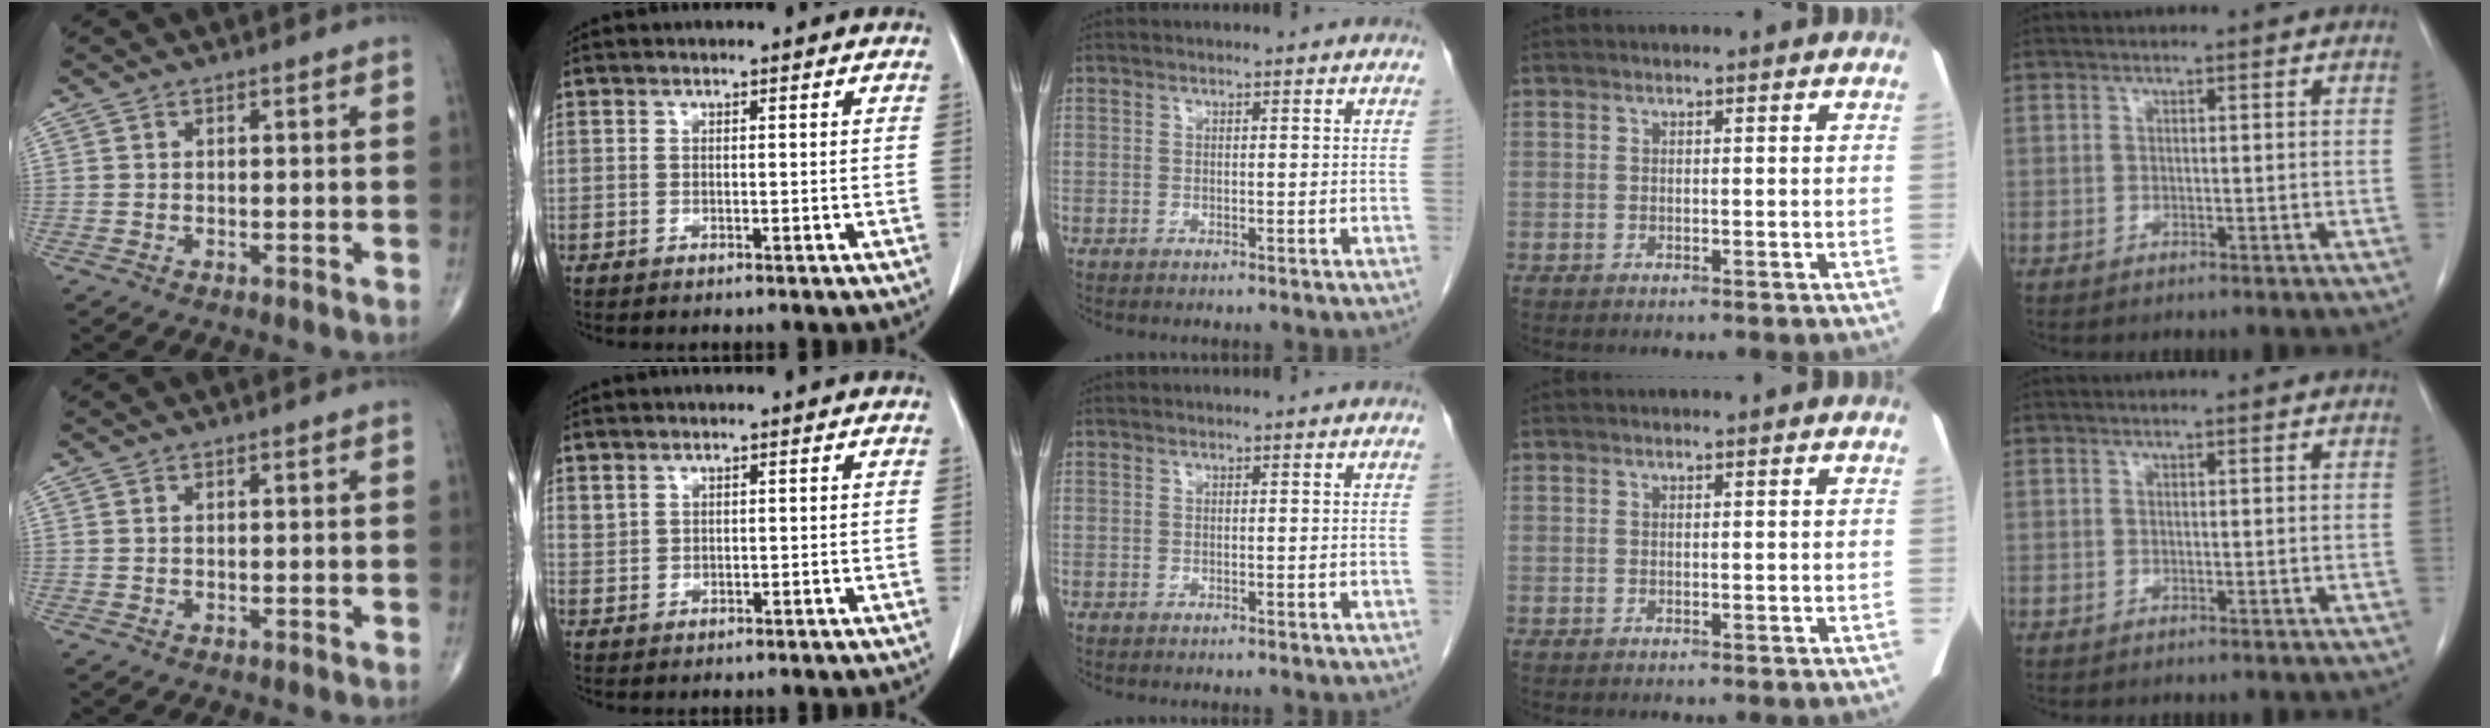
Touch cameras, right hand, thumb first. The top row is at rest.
{"index": {"total": 1.3, "force": [1.2, 0.6, 0.2], "torque": [0.000, 0.002, 0.025]}}